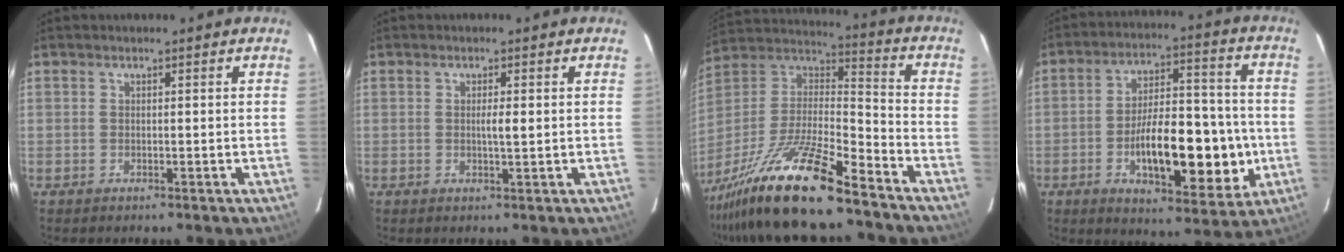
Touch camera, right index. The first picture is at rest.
{"total": 1.8, "force": [0.1, 0.1, 1.8], "torque": [-0.032, -0.001, 0.001]}
{"total": 20.3, "force": [-15.2, 2.5, 13.3], "torque": [-0.288, -0.022, -0.283]}
{"total": 17.3, "force": [-4.0, 6.3, 15.6], "torque": [-0.243, 0.015, -0.056]}